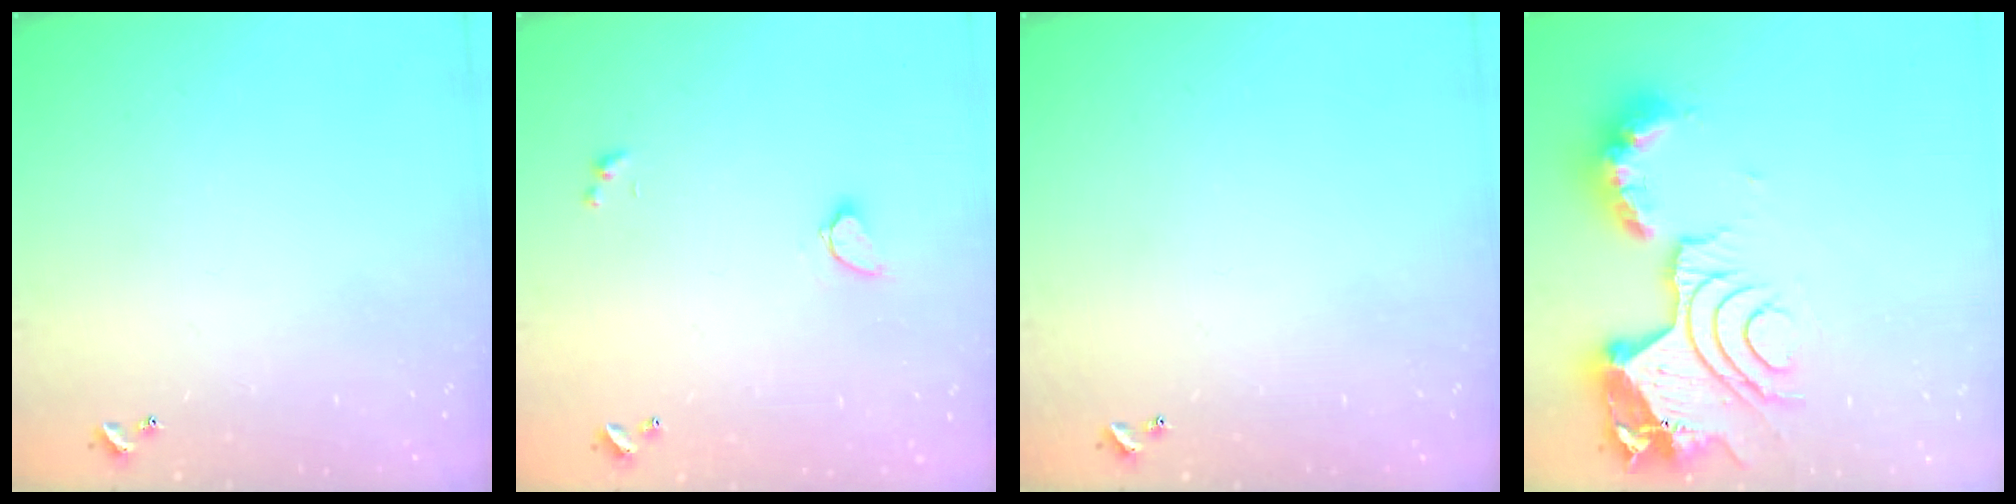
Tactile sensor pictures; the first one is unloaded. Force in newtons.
{"total": 0.6, "press": 0.6, "slide": 0.2}
{"total": 0.0}
{"total": 16.7, "press": 16.6, "slide": 1.7}